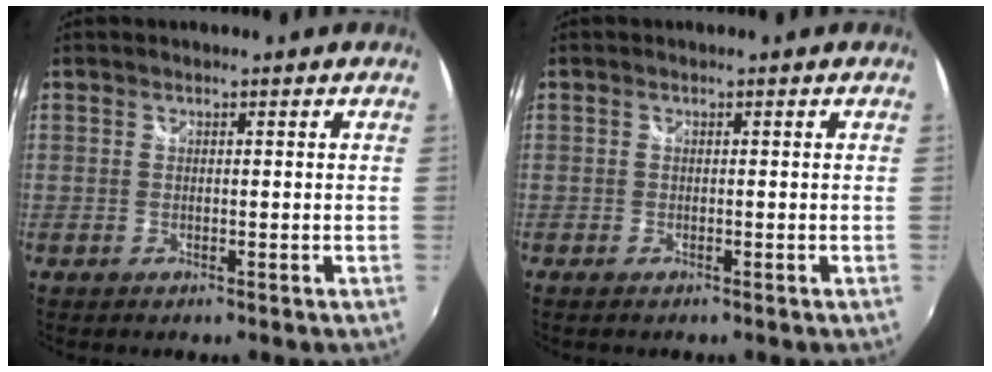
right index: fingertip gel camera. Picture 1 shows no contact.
{"total": 0.7, "force": [-0.6, 0.3, 0.1], "torque": [-0.005, -0.006, -0.011]}